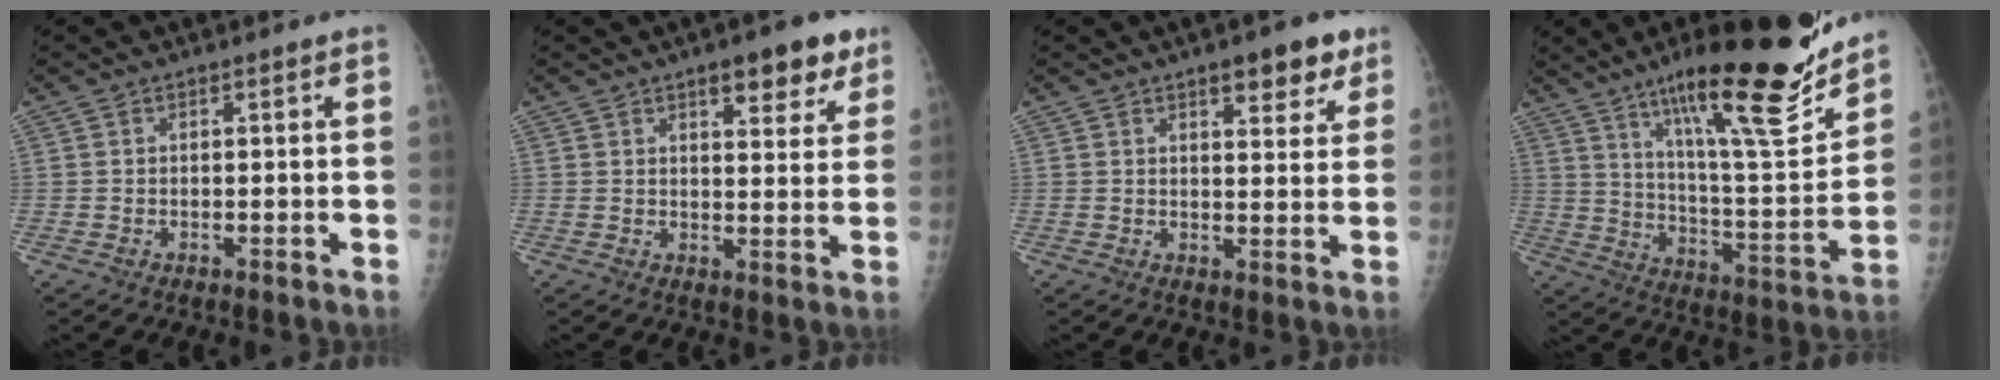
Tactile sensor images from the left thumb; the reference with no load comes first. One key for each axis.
{"total": 8.5, "fx": 5.5, "fy": 3.2, "fz": 5.6, "tx": -0.044, "ty": -0.024, "tz": 0.072}
{"total": 7.2, "fx": 4.7, "fy": 2.7, "fz": 4.7, "tx": -0.033, "ty": -0.020, "tz": 0.061}
{"total": 25.0, "fx": 17.4, "fy": 4.4, "fz": 17.4, "tx": -0.247, "ty": -0.086, "tz": 0.284}